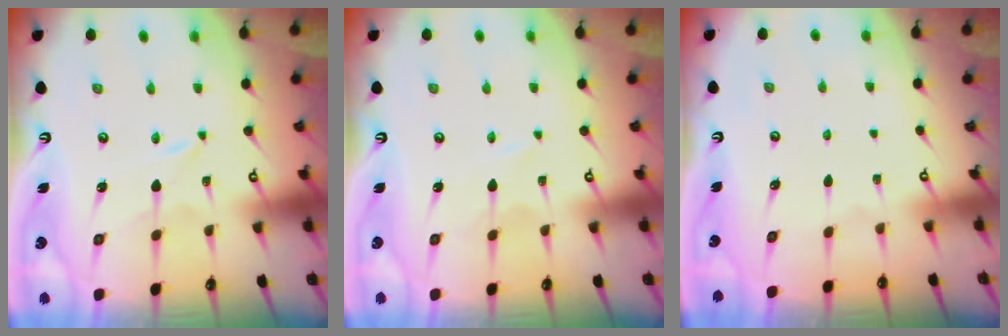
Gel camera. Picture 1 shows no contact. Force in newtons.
{"total": 1.7, "press": 1.7, "slide": 0.3}
{"total": 0.5, "press": 0.5, "slide": 0.1}